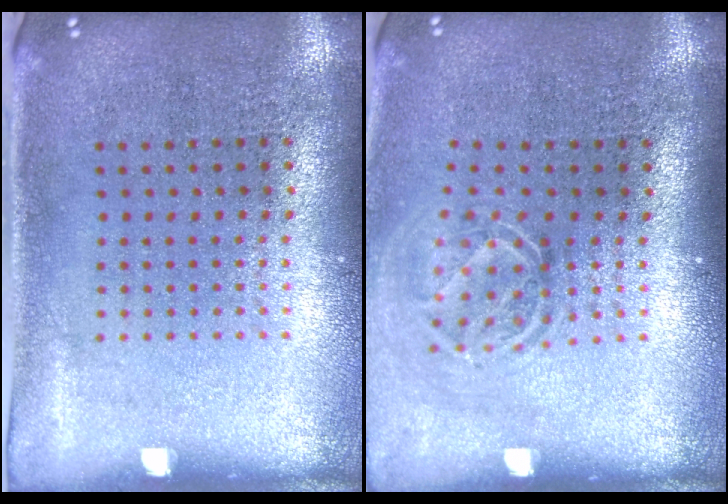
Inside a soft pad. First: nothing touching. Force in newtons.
{"total": 1.6, "press": 1.1, "slide": 1.2}